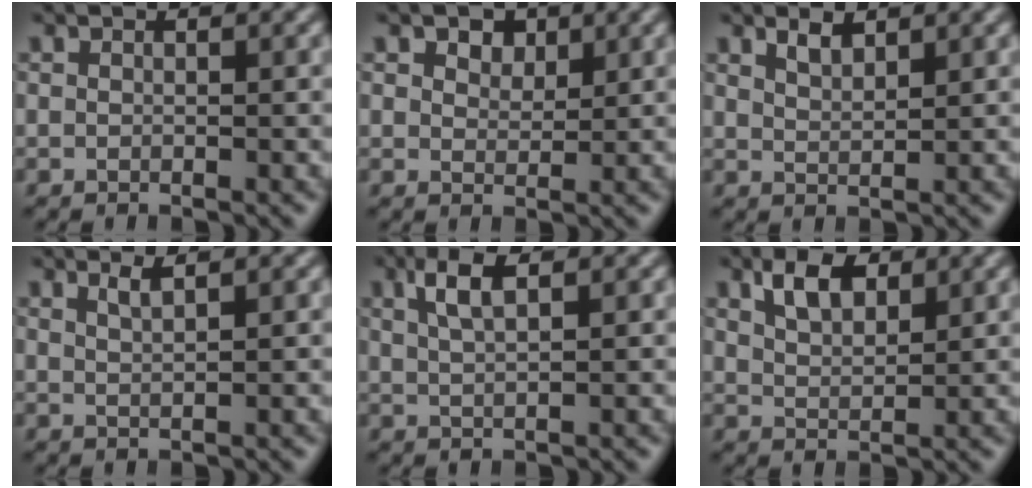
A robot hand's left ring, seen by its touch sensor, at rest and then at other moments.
{"total": 2.4, "force": [1.6, 1.4, 1.1], "torque": [-0.019, -0.002, 0.019]}
{"total": 1.6, "force": [1.3, 0.4, 0.8], "torque": [-0.017, -0.001, 0.026]}
{"total": 1.5, "force": [1.0, 0.4, 1.0], "torque": [-0.011, 0.002, 0.014]}
{"total": 3.1, "force": [1.6, 1.0, 2.5], "torque": [-0.049, 0.004, 0.029]}
{"total": 3.3, "force": [2.0, 1.7, 2.1], "torque": [-0.043, 0.003, 0.038]}